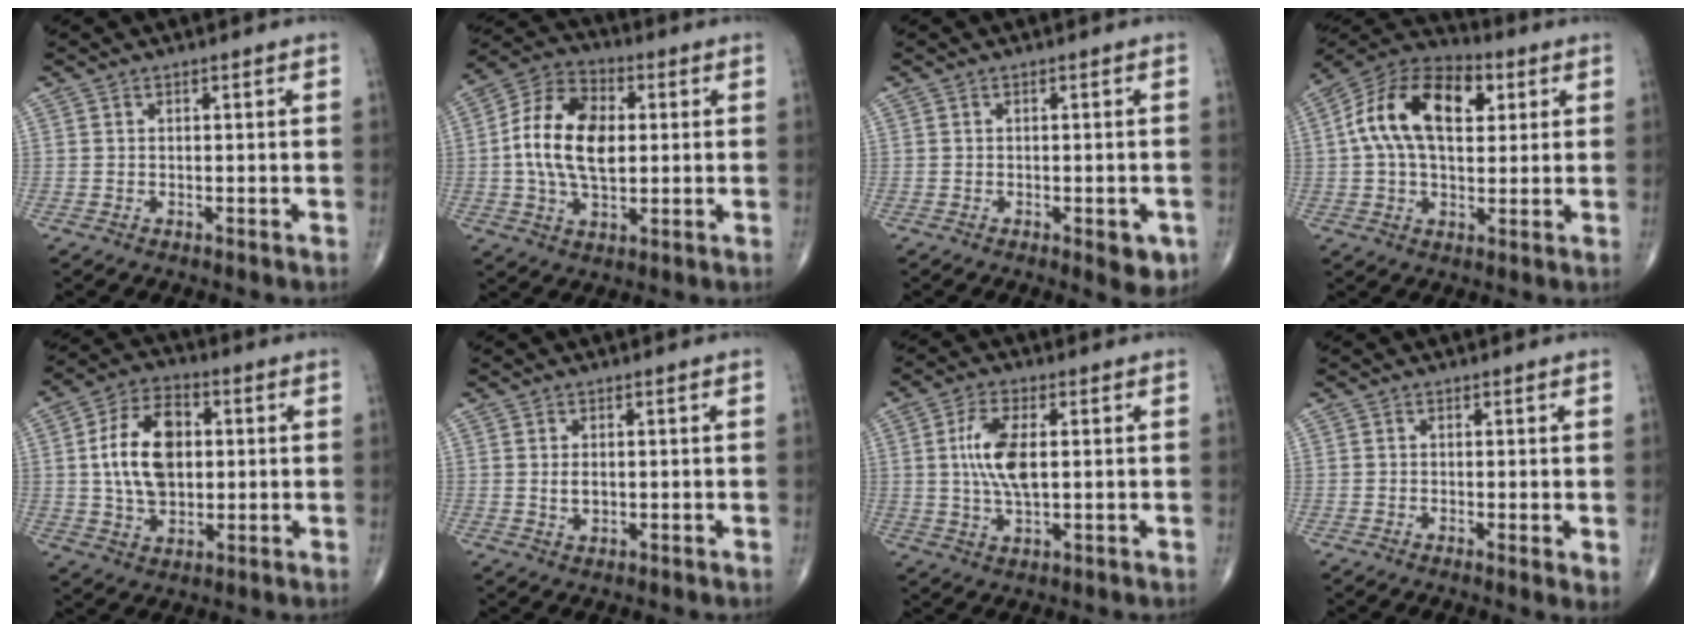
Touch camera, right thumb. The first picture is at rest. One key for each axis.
{"total": 14.8, "fx": 1.0, "fy": 8.9, "fz": 11.8, "tx": -0.207, "ty": 0.017, "tz": 0.011}
{"total": 4.2, "fx": -1.7, "fy": 1.7, "fz": 3.4, "tx": -0.023, "ty": -0.001, "tz": -0.016}
{"total": 17.5, "fx": 4.2, "fy": 10.3, "fz": 13.5, "tx": -0.222, "ty": 0.017, "tz": 0.060}
{"total": 14.1, "fx": 1.6, "fy": 8.9, "fz": 10.8, "tx": -0.170, "ty": 0.007, "tz": 0.023}
{"total": 2.4, "fx": 0.2, "fy": 1.5, "fz": 1.9, "tx": -0.028, "ty": -0.004, "tz": 0.006}
{"total": 9.1, "fx": 1.1, "fy": 4.0, "fz": 8.1, "tx": -0.166, "ty": -0.004, "tz": 0.022}
{"total": 2.3, "fx": -0.2, "fy": 0.5, "fz": 2.2, "tx": -0.036, "ty": -0.009, "tz": -0.007}